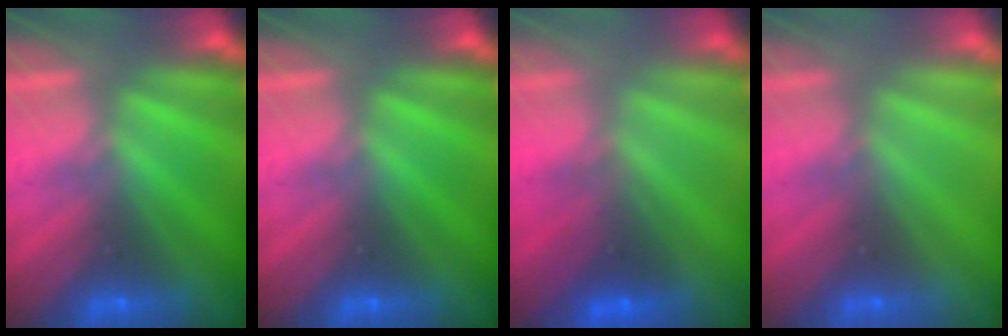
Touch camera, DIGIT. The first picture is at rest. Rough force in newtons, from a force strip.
{"total": 0.0}
{"total": 1.9}
{"total": 2.9}